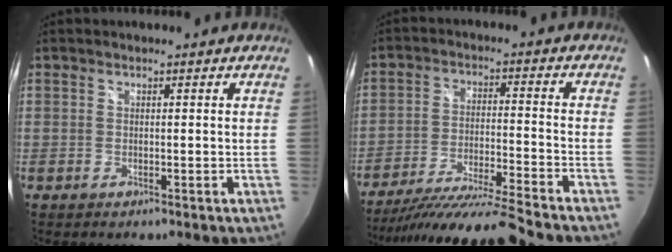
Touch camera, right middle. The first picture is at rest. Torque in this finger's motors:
{"motor_torque": [1.13, -1.01, 0.28, 0.11]}